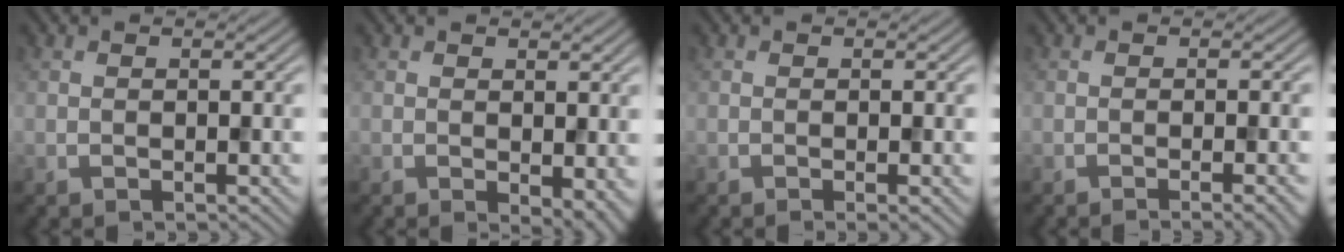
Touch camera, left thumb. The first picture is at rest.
{"total": 3.5, "force": [-0.5, 1.8, 2.9], "torque": [-0.038, -0.011, -0.003]}
{"total": 1.0, "force": [-0.3, 0.1, 0.9], "torque": [-0.015, -0.004, -0.007]}
{"total": 2.7, "force": [-1.1, 0.6, 2.4], "torque": [-0.025, 0.002, -0.022]}